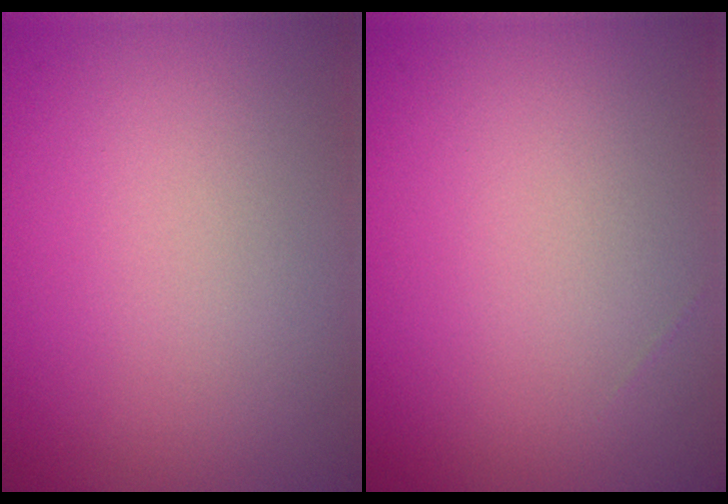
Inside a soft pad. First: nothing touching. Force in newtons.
{"total": 0.0}